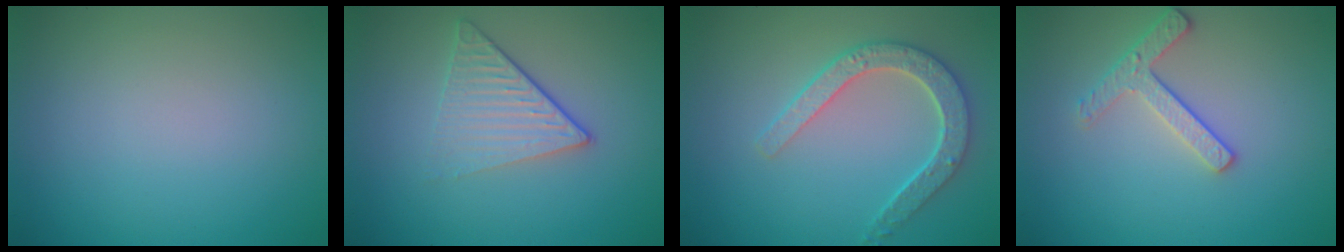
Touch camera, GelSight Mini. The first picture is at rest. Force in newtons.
{"total": 3.7, "press": 2.7, "slide": 2.6}
{"total": 4.0, "press": 3.5, "slide": 2.1}
{"total": 2.4, "press": 2.3, "slide": 0.8}